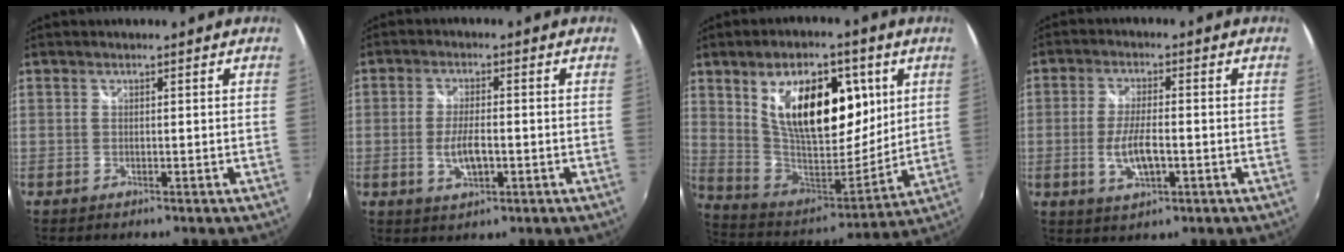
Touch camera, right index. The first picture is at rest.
{"total": 5.4, "force": [-1.3, 2.0, 4.8], "torque": [-0.098, -0.003, -0.020]}
{"total": 21.8, "force": [7.3, 11.2, 17.2], "torque": [-0.298, 0.005, 0.140]}
{"total": 6.9, "force": [-1.7, 2.3, 6.2], "torque": [-0.127, -0.004, -0.027]}